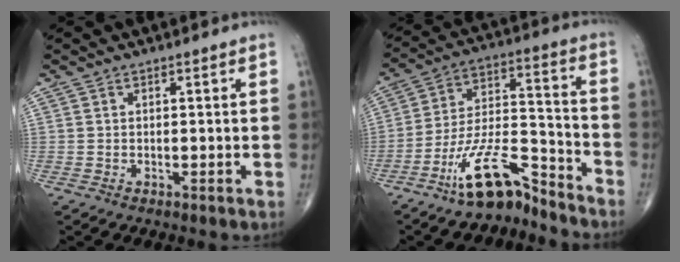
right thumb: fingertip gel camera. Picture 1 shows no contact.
{"total": 12.3, "force": [-9.7, 3.6, 6.8], "torque": [-0.121, 0.091, -0.184]}